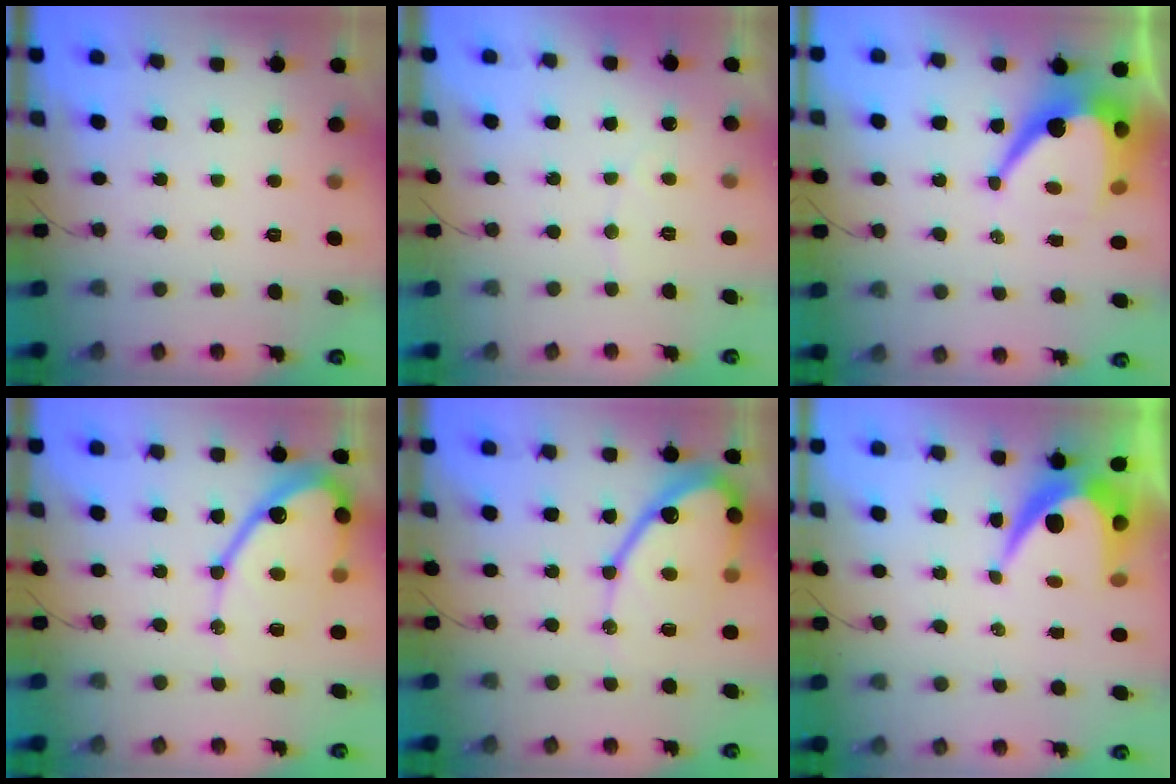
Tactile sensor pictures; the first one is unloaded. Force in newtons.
{"total": 2.6, "press": 2.6, "slide": 0.2}
{"total": 12.9, "press": 12.9, "slide": 0.9}
{"total": 15.8, "press": 15.8, "slide": 1.2}
{"total": 15.8, "press": 15.8, "slide": 1.2}
{"total": 8.9, "press": 8.9, "slide": 0.8}